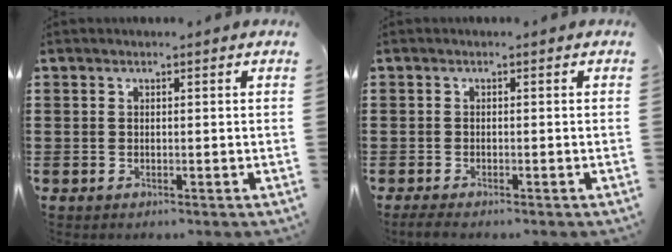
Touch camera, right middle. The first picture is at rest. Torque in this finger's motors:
{"motor_torque": [1.02, 0.53, 0.15, 0.02]}